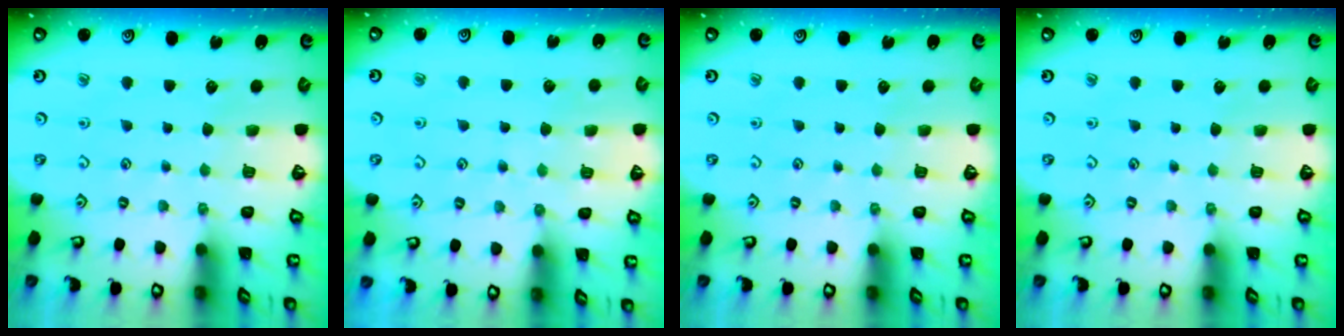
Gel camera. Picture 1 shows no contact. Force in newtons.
{"total": 6.2, "press": 6.1, "slide": 0.8}
{"total": 0.0}
{"total": 0.0}